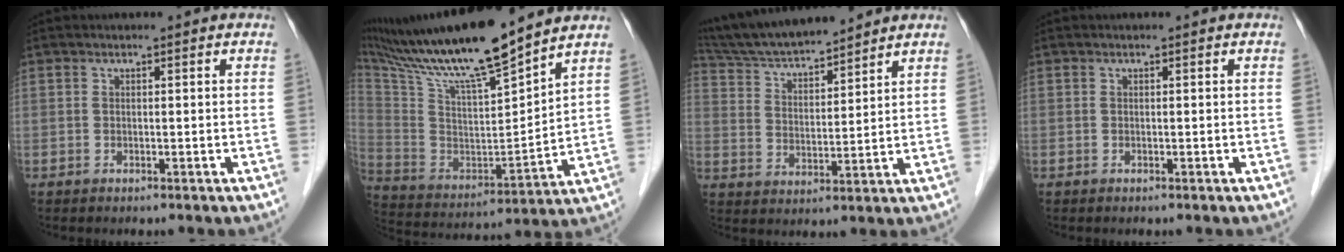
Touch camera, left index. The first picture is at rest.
{"total": 19.9, "force": [16.6, 0.5, 11.0], "torque": [-0.201, -0.009, 0.300]}
{"total": 12.7, "force": [11.8, 1.2, 4.7], "torque": [-0.088, 0.015, 0.214]}
{"total": 0.0}